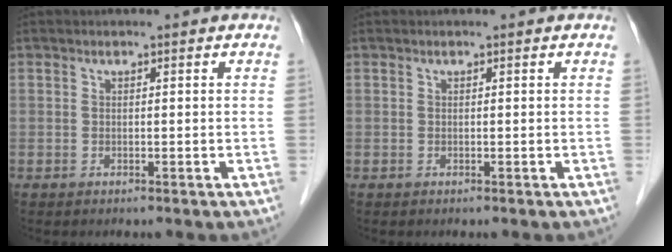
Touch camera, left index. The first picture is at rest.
{"total": 0.0}